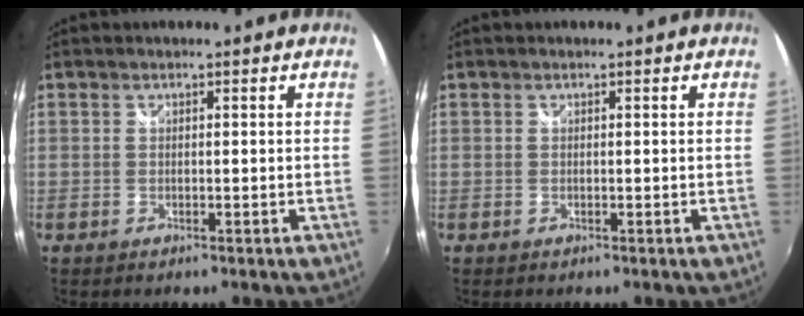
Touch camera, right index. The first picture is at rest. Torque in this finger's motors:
{"motor_torque": [-0.11, 0.11, 0.03, 0.00]}